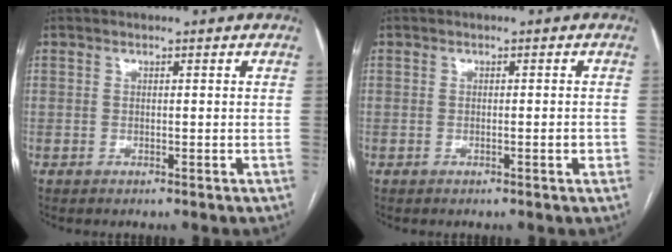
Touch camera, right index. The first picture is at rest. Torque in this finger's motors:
{"motor_torque": [0.87, 0.22, 0.19, 0.03]}